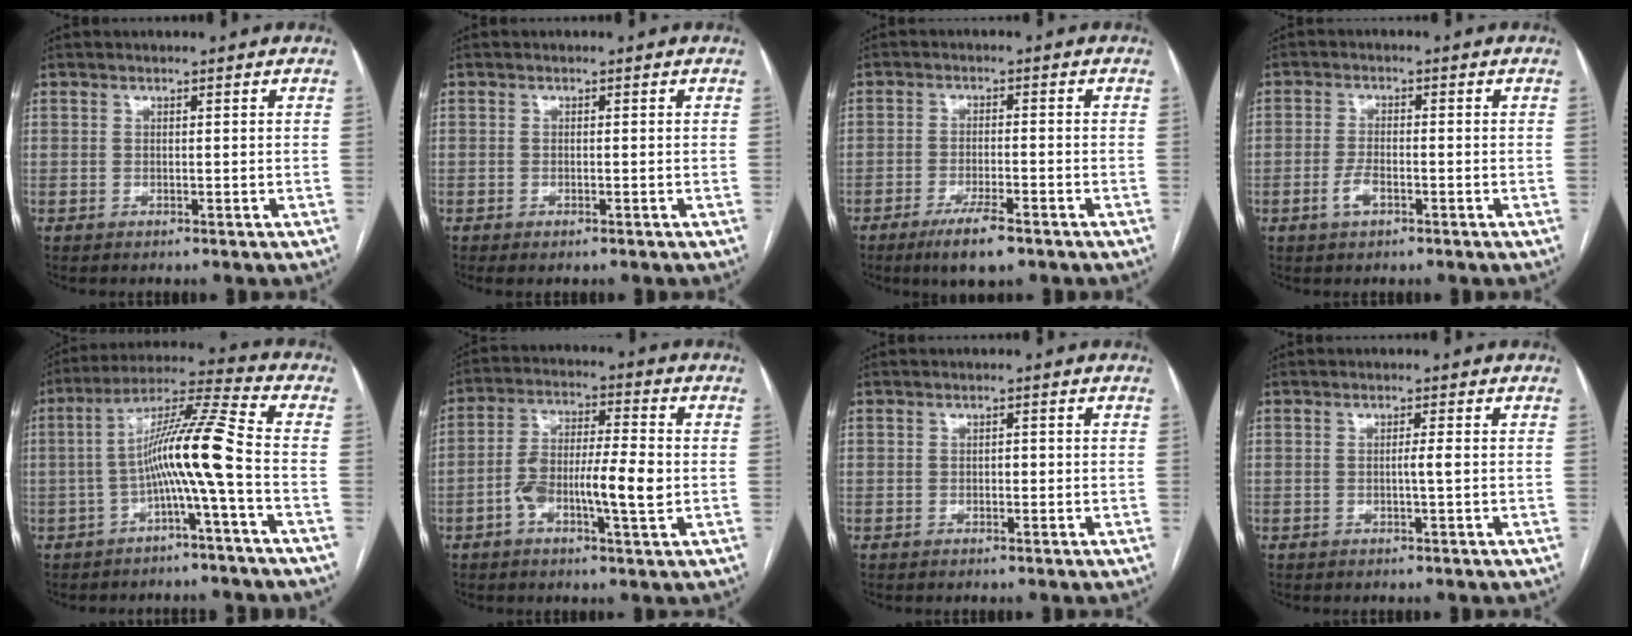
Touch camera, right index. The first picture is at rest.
{"total": 0.9, "force": [-0.5, 0.2, 0.7], "torque": [-0.014, -0.004, -0.003]}
{"total": 6.3, "force": [-4.1, 1.2, 4.6], "torque": [-0.086, -0.009, -0.066]}
{"total": 3.1, "force": [-1.5, 1.5, 2.3], "torque": [-0.053, 0.000, -0.027]}
{"total": 10.7, "force": [-2.4, -1.3, 10.4], "torque": [-0.182, 0.027, -0.047]}
{"total": 10.3, "force": [-2.3, 2.1, 9.8], "torque": [-0.181, 0.016, -0.040]}
{"total": 1.0, "force": [-0.1, 0.6, 0.8], "torque": [-0.009, 0.003, -0.002]}
{"total": 1.5, "force": [-0.1, -0.2, 1.5], "torque": [-0.026, 0.000, -0.002]}